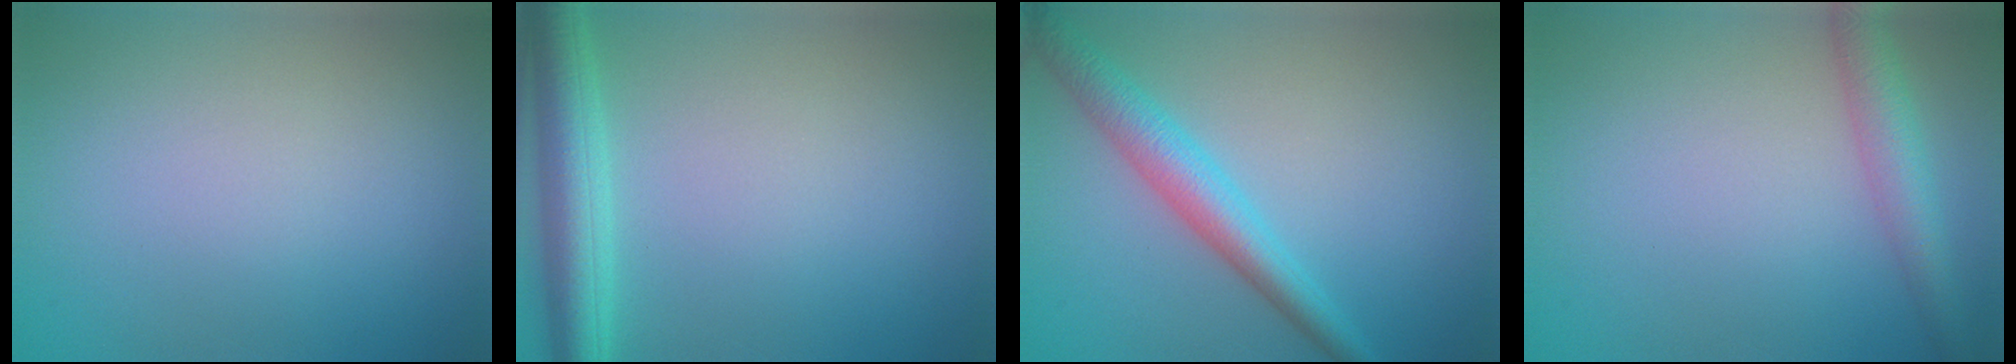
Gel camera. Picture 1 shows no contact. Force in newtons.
{"total": 4.5, "press": 4.5, "slide": 0.2}
{"total": 4.4, "press": 4.4, "slide": 0.1}
{"total": 3.5, "press": 3.5, "slide": 0.2}